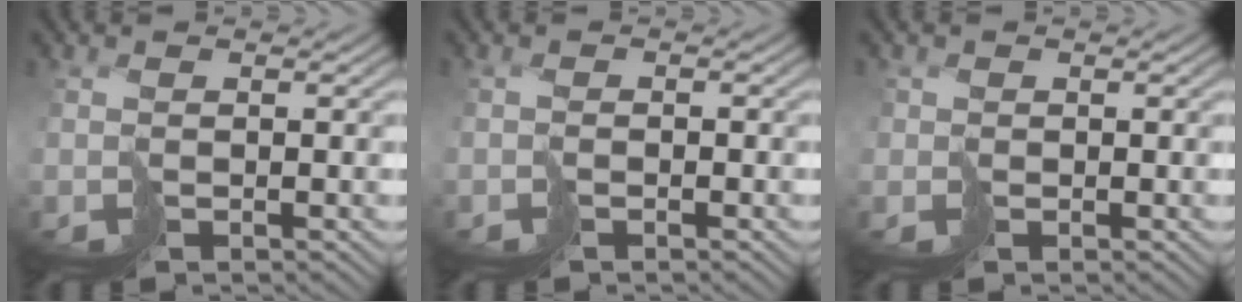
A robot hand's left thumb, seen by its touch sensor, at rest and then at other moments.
{"total": 0.9, "force": [-0.7, 0.4, 0.0], "torque": [0.006, 0.003, -0.016]}
{"total": 1.2, "force": [0.2, 0.8, -0.9], "torque": [0.024, 0.002, -0.002]}